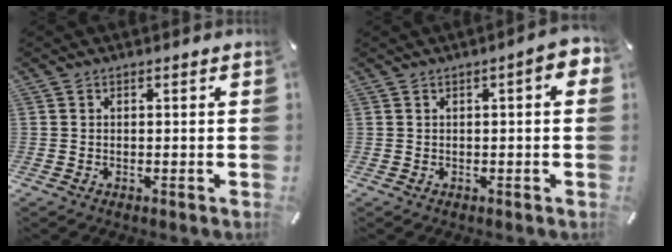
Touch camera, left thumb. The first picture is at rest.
{"total": 4.2, "force": [0.8, 1.1, 3.9], "torque": [-0.056, 0.003, 0.009]}